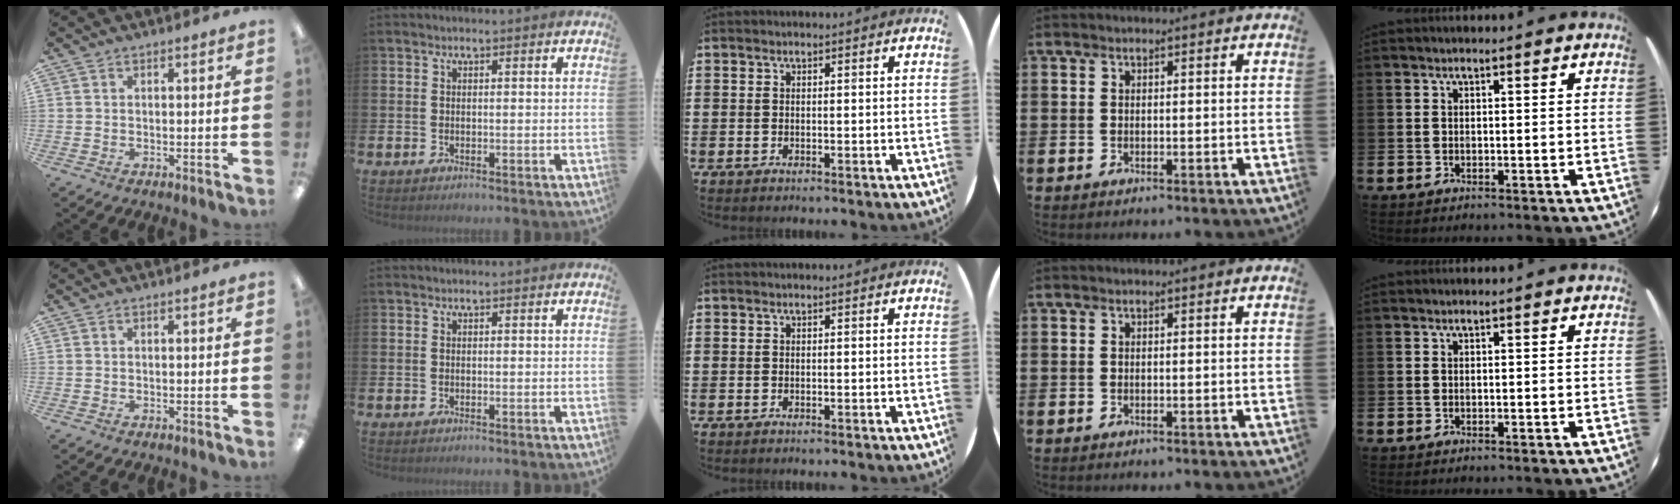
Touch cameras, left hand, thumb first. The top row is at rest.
{}